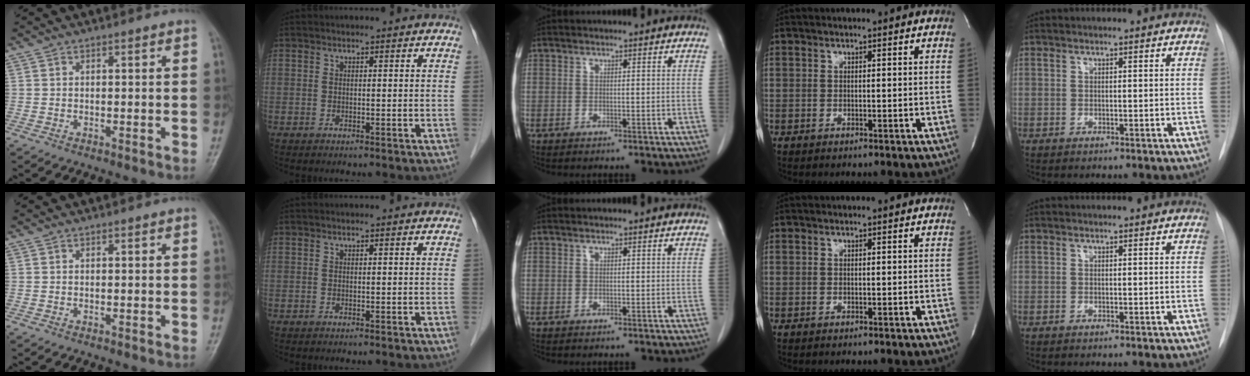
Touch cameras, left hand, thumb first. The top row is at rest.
{}